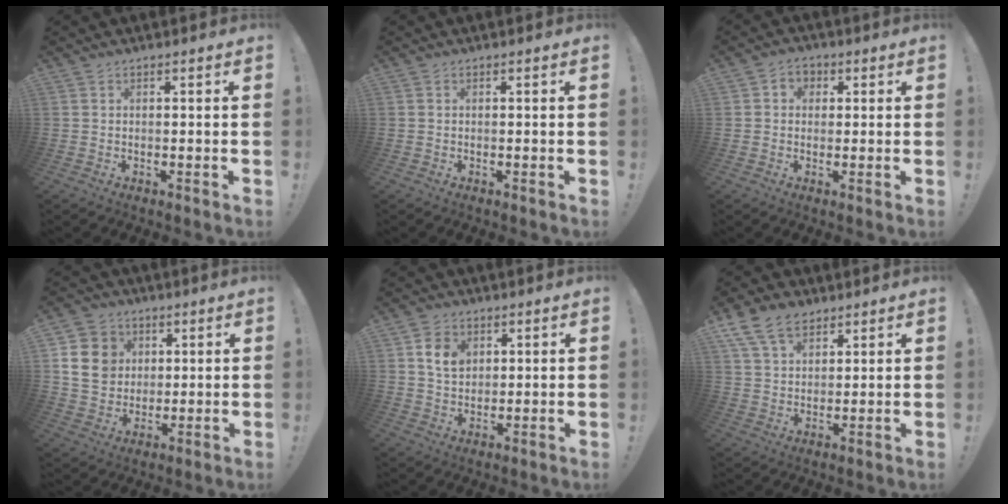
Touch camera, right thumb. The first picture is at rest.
{"total": 0.0}
{"total": 3.8, "force": [0.6, 3.4, 1.5], "torque": [-0.018, 0.001, 0.010]}
{"total": 13.3, "force": [3.5, 11.6, 5.4], "torque": [-0.072, -0.011, 0.076]}
{"total": 7.6, "force": [3.0, 5.8, 3.9], "torque": [-0.060, -0.004, 0.057]}
{"total": 11.6, "force": [7.2, 7.4, 5.3], "torque": [-0.096, -0.030, 0.141]}